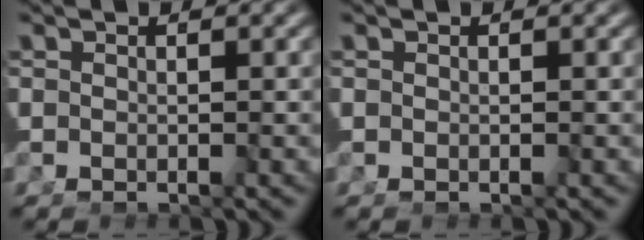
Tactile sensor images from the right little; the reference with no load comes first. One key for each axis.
{"total": 0.0}